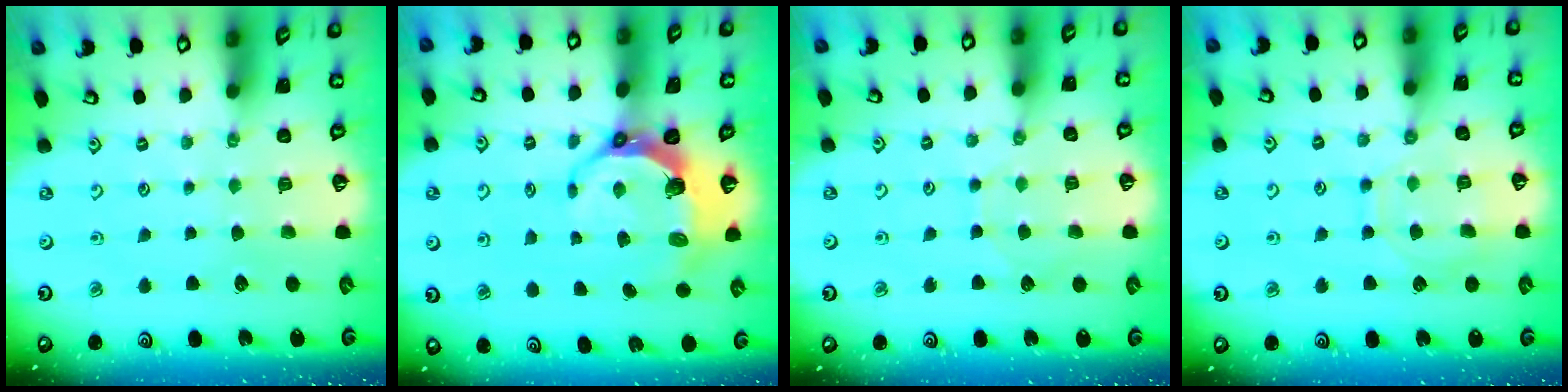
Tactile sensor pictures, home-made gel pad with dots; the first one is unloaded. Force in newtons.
{"total": 8.3, "press": 6.9, "slide": 4.6}
{"total": 5.8, "press": 5.8, "slide": 0.5}
{"total": 9.1, "press": 9.1, "slide": 1.0}